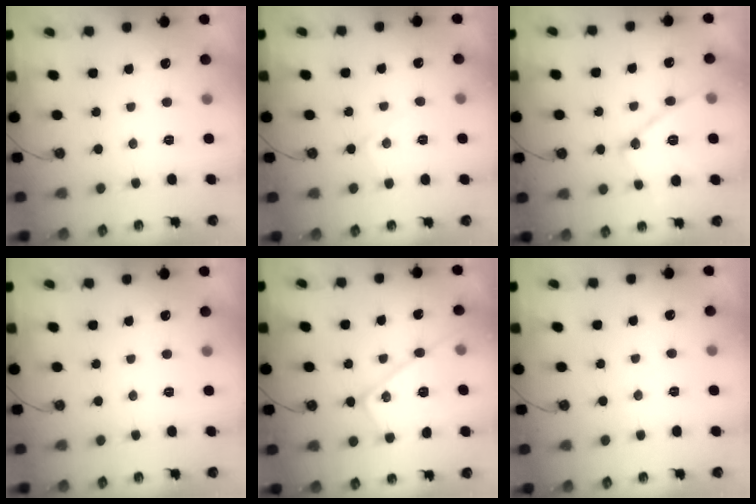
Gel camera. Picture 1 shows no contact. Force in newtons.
{"total": 5.4, "press": 5.4, "slide": 0.8}
{"total": 15.4, "press": 15.3, "slide": 1.2}
{"total": 0.0}
{"total": 15.2, "press": 15.2, "slide": 0.8}
{"total": 3.2, "press": 3.1, "slide": 0.7}